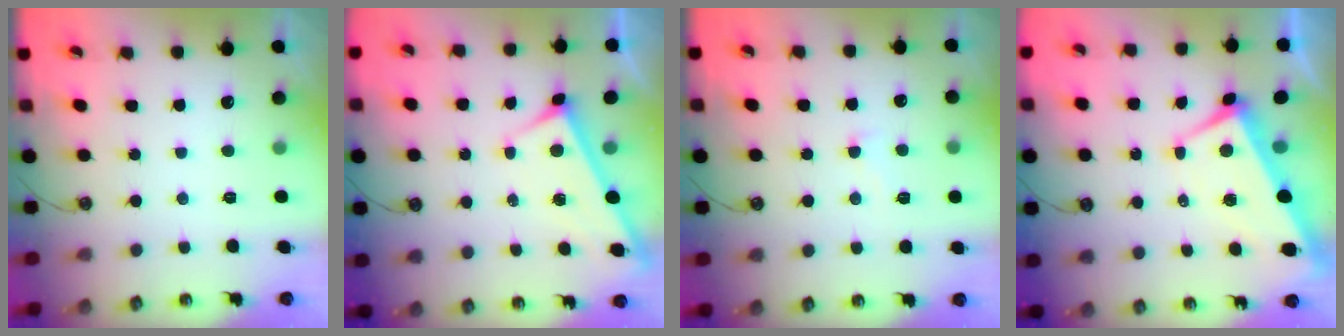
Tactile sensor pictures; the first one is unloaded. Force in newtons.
{"total": 3.1, "press": 3.0, "slide": 0.3}
{"total": 3.7, "press": 3.6, "slide": 0.9}
{"total": 1.4, "press": 0.9, "slide": 1.0}